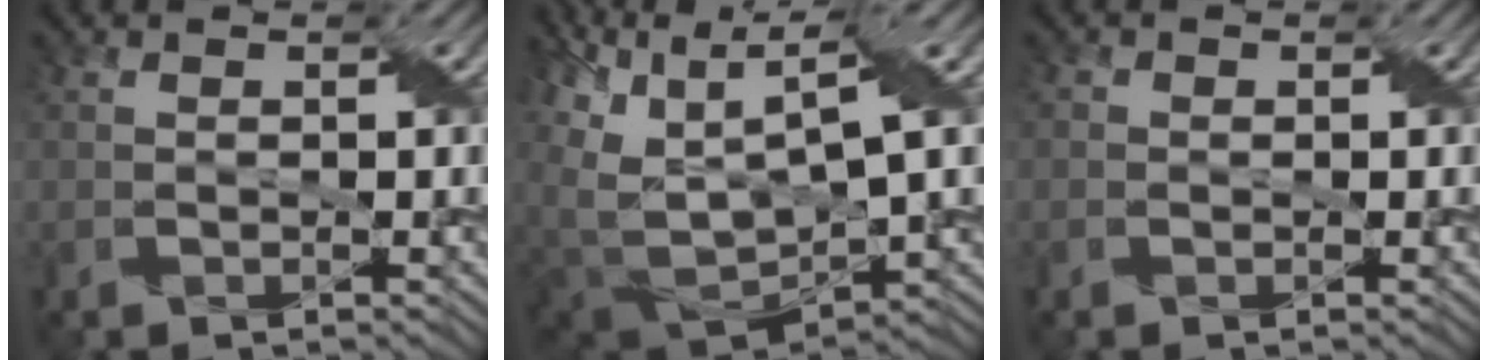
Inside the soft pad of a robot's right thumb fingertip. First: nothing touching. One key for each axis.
{"total": 12.9, "fx": 4.6, "fy": 6.6, "fz": 10.1, "tx": -0.236, "ty": -0.001, "tz": 0.105}
{"total": 0.8, "fx": -0.1, "fy": 0.7, "fz": 0.1, "tx": 0.001, "ty": -0.005, "tz": -0.002}